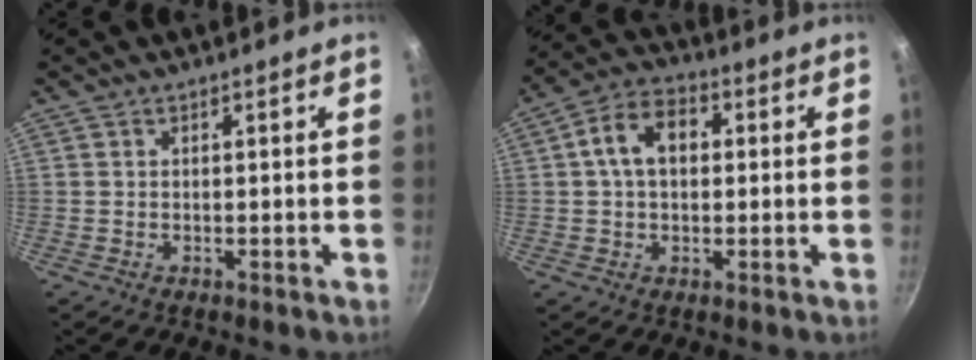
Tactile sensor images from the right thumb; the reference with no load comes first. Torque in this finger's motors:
{"motor_torque": [0.47, 2.21, 1.14, -0.12, 0.06]}